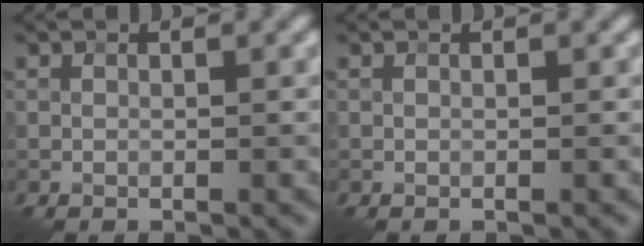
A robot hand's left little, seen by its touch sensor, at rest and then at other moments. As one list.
[{"total": 0.0}]